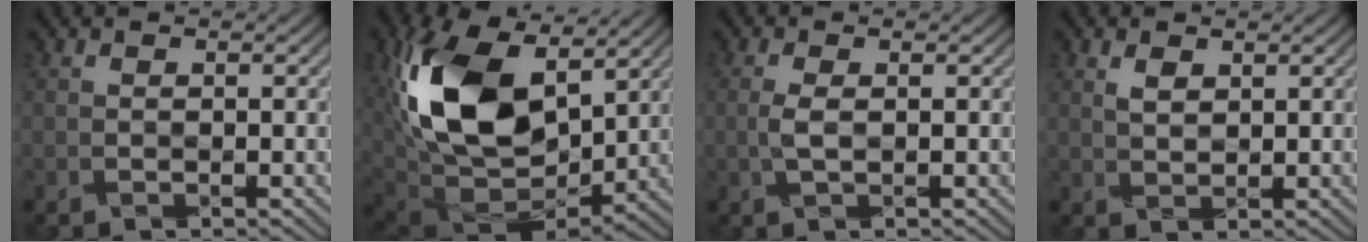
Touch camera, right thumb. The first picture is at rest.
{"total": 17.0, "force": [5.2, 10.2, 12.6], "torque": [-0.276, 0.002, 0.099]}
{"total": 1.4, "force": [-0.2, 0.4, 1.3], "torque": [-0.034, 0.000, -0.002]}
{"total": 1.5, "force": [1.2, 0.7, 0.6], "torque": [-0.019, -0.005, 0.028]}